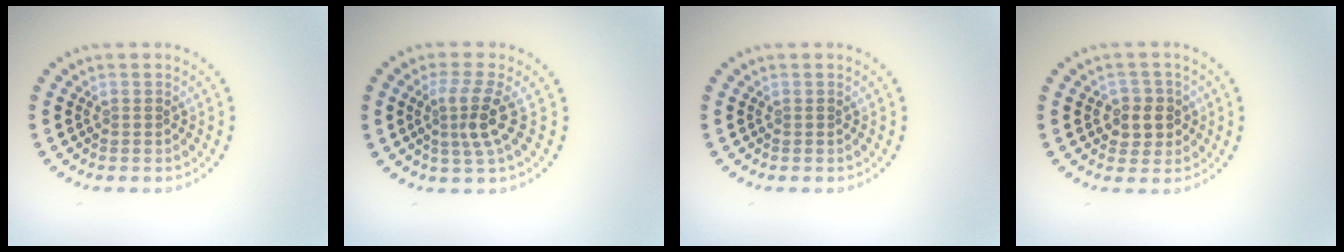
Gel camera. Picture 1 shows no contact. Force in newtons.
{"total": 3.1, "press": 2.2, "slide": 2.1}
{"total": 0.0}
{"total": 2.8, "press": 2.7, "slide": 0.8}